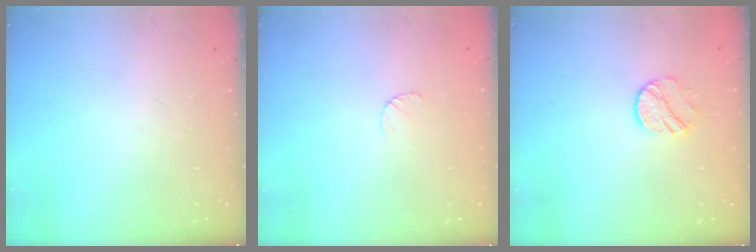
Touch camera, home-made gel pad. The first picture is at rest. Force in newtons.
{"total": 3.7, "press": 3.7, "slide": 0.3}
{"total": 8.3, "press": 8.3, "slide": 0.8}